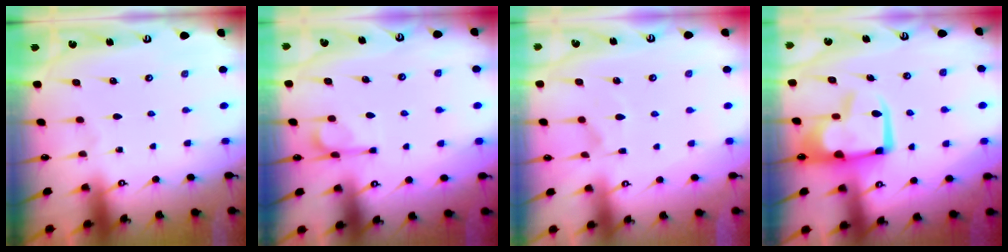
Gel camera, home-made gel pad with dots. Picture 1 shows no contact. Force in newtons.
{"total": 6.2, "press": 6.2, "slide": 0.8}
{"total": 4.9, "press": 4.7, "slide": 1.4}
{"total": 8.4, "press": 8.3, "slide": 1.2}